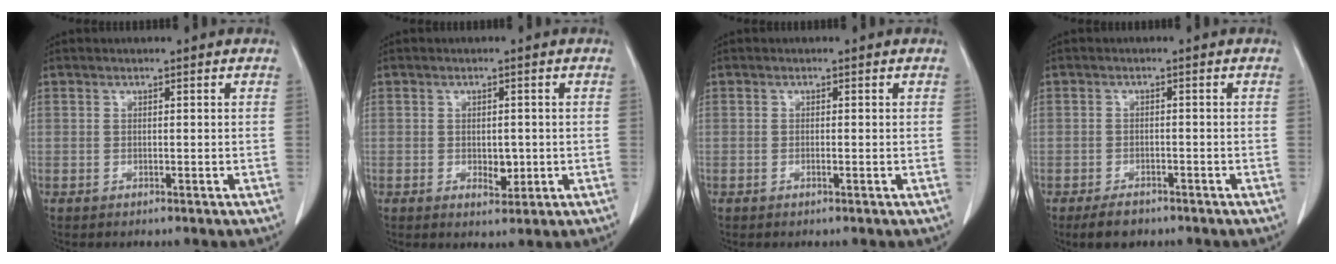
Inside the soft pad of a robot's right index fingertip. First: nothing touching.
{"total": 2.9, "force": [-0.5, 1.7, 2.3], "torque": [-0.031, -0.001, 0.000]}
{"total": 0.5, "force": [-0.2, 0.0, 0.5], "torque": [-0.011, 0.000, -0.002]}
{"total": 3.5, "force": [-2.6, 1.8, 1.5], "torque": [-0.028, -0.001, -0.036]}